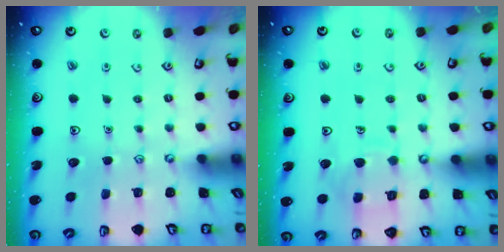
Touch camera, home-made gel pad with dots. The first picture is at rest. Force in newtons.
{"total": 8.4, "press": 8.4, "slide": 0.8}